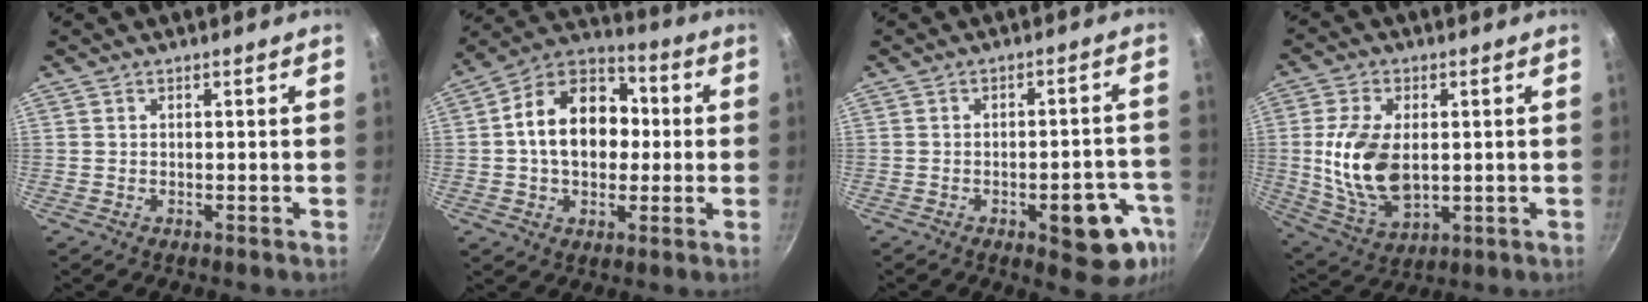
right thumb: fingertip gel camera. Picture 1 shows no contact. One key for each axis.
{"total": 17.2, "fx": 0.7, "fy": 12.4, "fz": 11.8, "tx": -0.159, "ty": 0.033, "tz": -0.006}
{"total": 12.2, "fx": -5.1, "fy": 5.1, "fz": 9.8, "tx": -0.065, "ty": 0.030, "tz": -0.060}
{"total": 14.4, "fx": 0.7, "fy": 8.7, "fz": 11.5, "tx": -0.207, "ty": -0.013, "tz": 0.023}